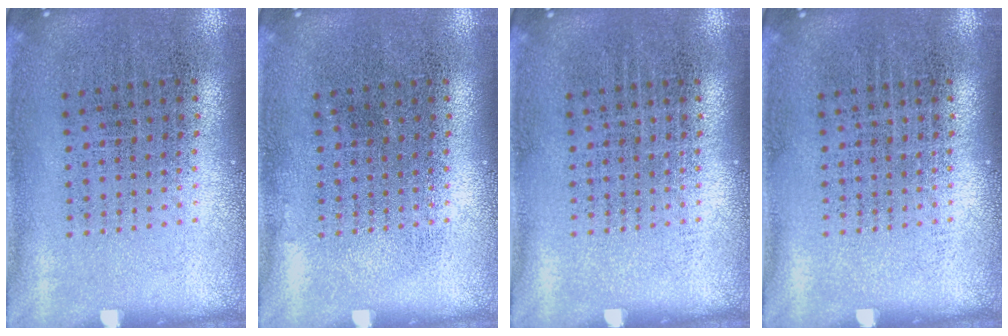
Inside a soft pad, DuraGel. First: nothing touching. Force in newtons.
{"total": 0.0}
{"total": 0.0}
{"total": 0.0}